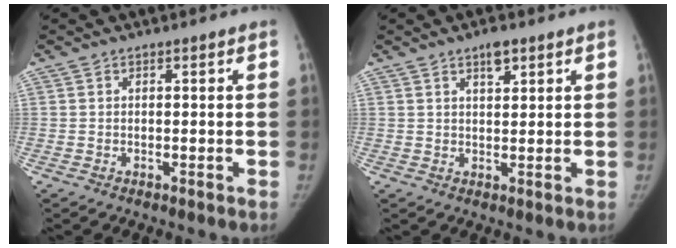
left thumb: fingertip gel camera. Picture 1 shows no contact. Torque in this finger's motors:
{"motor_torque": [0.72, 0.19, 0.39, -0.91, 0.13]}